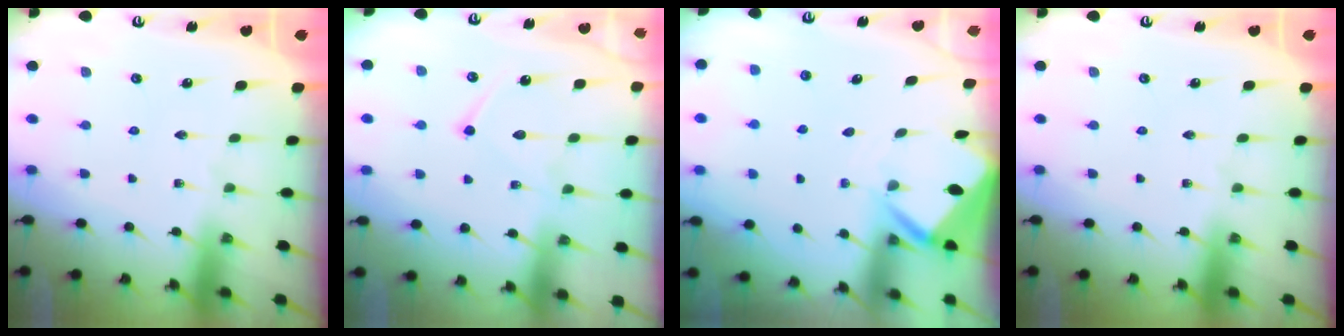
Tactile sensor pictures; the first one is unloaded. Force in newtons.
{"total": 10.4, "press": 10.4, "slide": 1.0}
{"total": 3.3, "press": 3.3, "slide": 0.3}
{"total": 0.0}